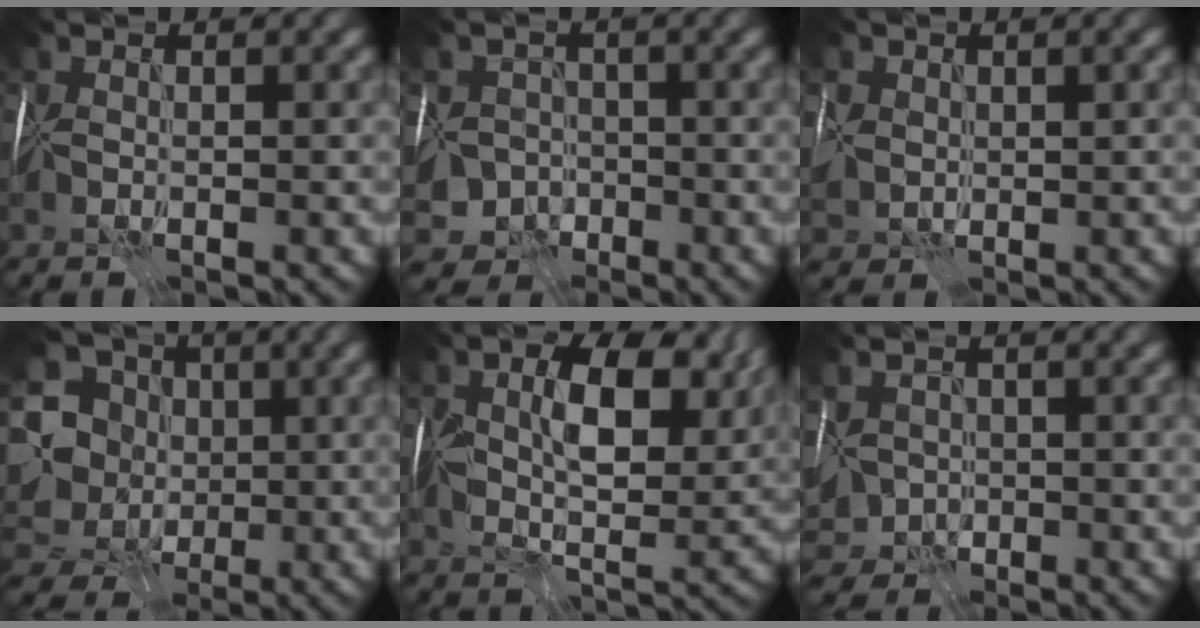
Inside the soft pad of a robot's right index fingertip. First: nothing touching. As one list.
[{"total": 6.2, "force": [-3.3, 5.0, 1.6], "torque": [-0.006, -0.013, -0.055]}, {"total": 3.5, "force": [0.8, 2.9, 1.8], "torque": [-0.045, 0.005, 0.017]}, {"total": 10.8, "force": [-0.2, 9.6, 4.9], "torque": [-0.122, 0.011, -0.021]}, {"total": 9.6, "force": [2.5, 5.2, 7.6], "torque": [-0.131, -0.001, 0.039]}, {"total": 4.9, "force": [-0.8, 3.8, 3.0], "torque": [-0.065, -0.008, -0.018]}]